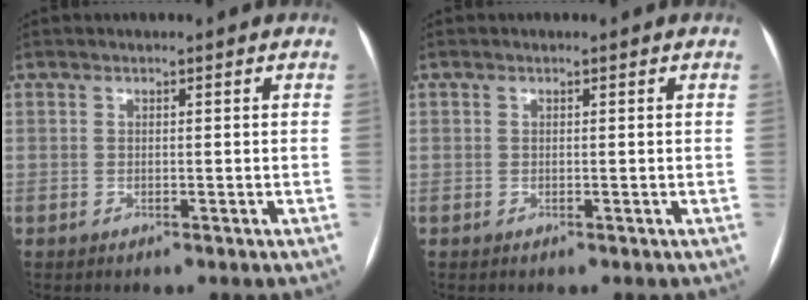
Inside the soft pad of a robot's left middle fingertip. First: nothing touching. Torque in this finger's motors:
{"motor_torque": [0.33, -0.25, 0.01, 0.00]}